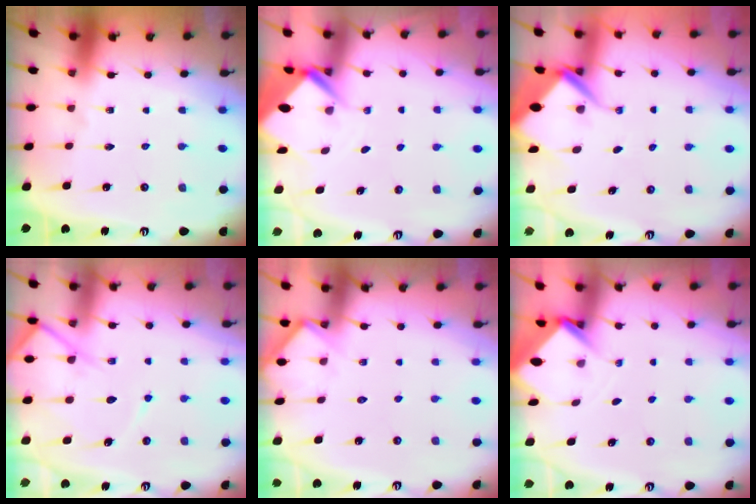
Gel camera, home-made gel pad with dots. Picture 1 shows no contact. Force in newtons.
{"total": 4.2, "press": 4.2, "slide": 0.3}
{"total": 5.2, "press": 5.2, "slide": 0.4}
{"total": 10.3, "press": 10.3, "slide": 1.0}
{"total": 7.1, "press": 7.0, "slide": 0.3}
{"total": 2.9, "press": 2.9, "slide": 0.2}